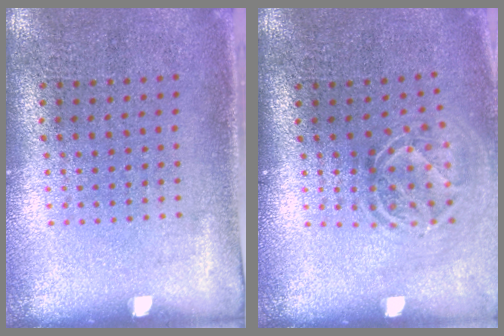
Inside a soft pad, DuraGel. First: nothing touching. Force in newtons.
{"total": 1.6, "press": 1.1, "slide": 1.2}